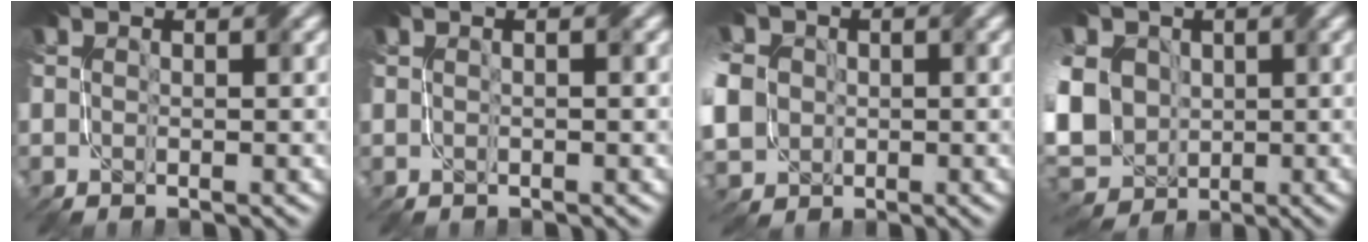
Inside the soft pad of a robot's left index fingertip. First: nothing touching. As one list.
[{"total": 0.9, "force": [0.4, 0.3, 0.7], "torque": [-0.001, 0.000, -0.004]}, {"total": 8.6, "force": [-0.1, 7.4, 4.2], "torque": [-0.120, -0.003, -0.027]}, {"total": 14.3, "force": [1.0, 11.7, 8.1], "torque": [-0.196, 0.012, -0.020]}]